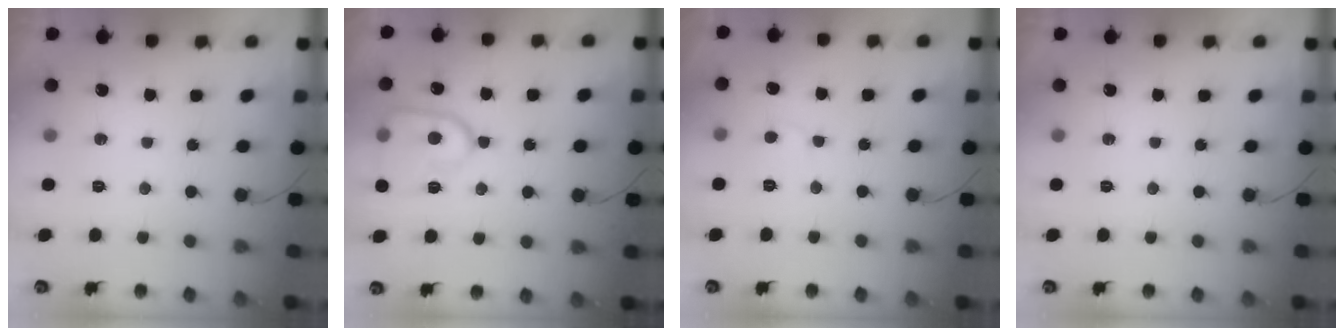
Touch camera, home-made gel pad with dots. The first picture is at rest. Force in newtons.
{"total": 13.2, "press": 13.2, "slide": 1.1}
{"total": 4.2, "press": 4.2, "slide": 0.2}
{"total": 0.0}